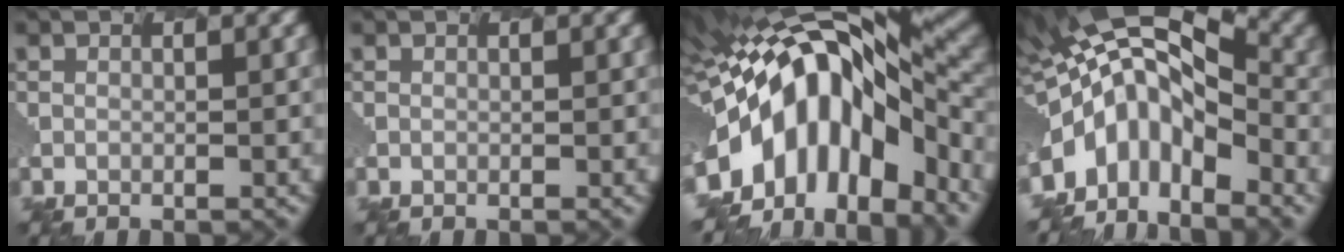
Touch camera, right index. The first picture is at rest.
{"total": 0.0}
{"total": 12.4, "force": [-4.2, 5.7, 10.2], "torque": [-0.179, 0.011, -0.082]}
{"total": 7.5, "force": [-3.3, 3.8, 5.6], "torque": [-0.110, 0.013, -0.084]}